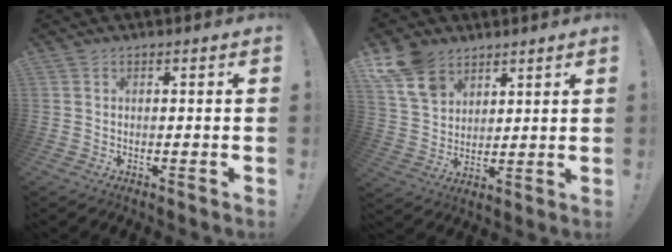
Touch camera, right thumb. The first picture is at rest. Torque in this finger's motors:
{"motor_torque": [0.54, 2.17, 0.43, 0.31, 0.00]}